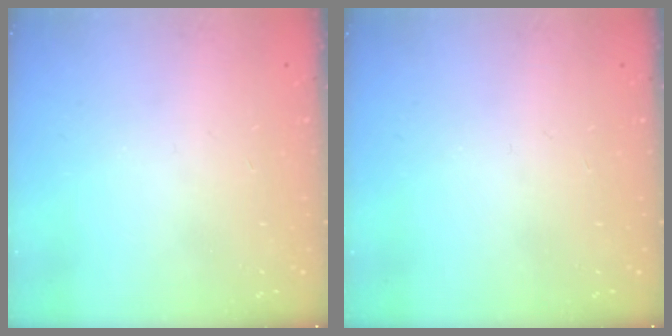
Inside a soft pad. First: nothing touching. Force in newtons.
{"total": 0.0}